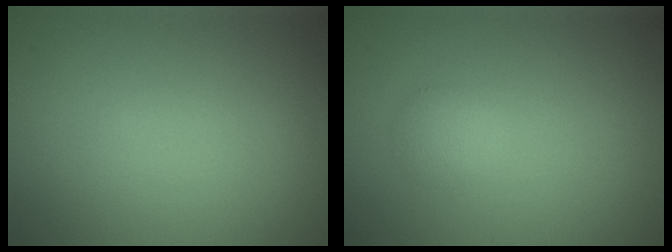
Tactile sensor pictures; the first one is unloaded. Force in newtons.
{"total": 1.5, "press": 1.5, "slide": 0.0}